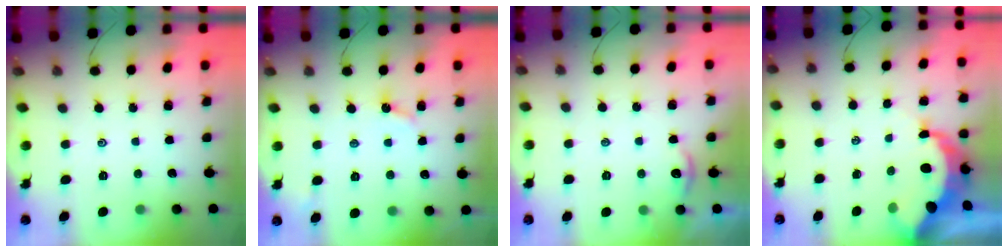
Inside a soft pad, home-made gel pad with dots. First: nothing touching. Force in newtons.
{"total": 3.4, "press": 3.4, "slide": 0.3}
{"total": 2.6, "press": 2.6, "slide": 0.3}
{"total": 9.5, "press": 9.5, "slide": 0.8}